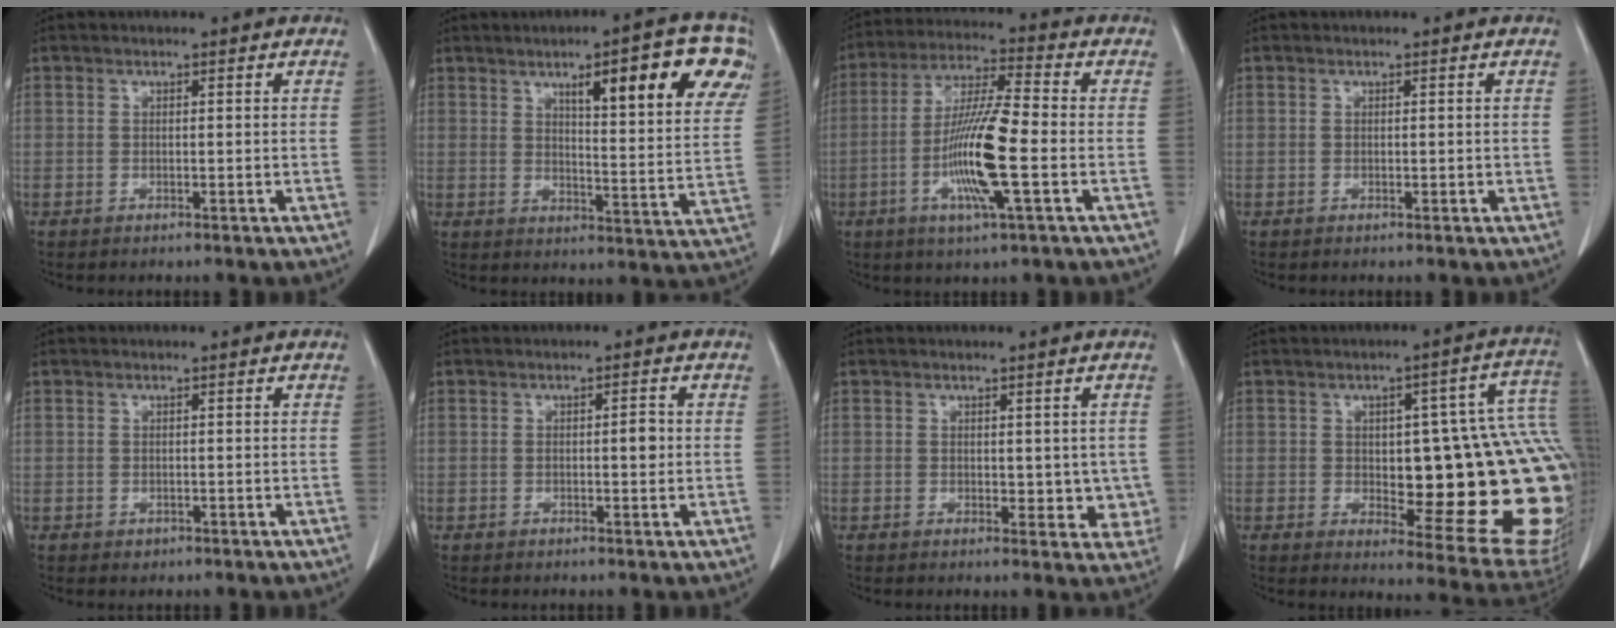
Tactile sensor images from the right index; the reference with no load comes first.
{"total": 16.0, "force": [7.8, 2.3, 13.8], "torque": [-0.172, 0.003, 0.103]}
{"total": 12.9, "force": [-3.1, 0.6, 12.5], "torque": [-0.245, -0.009, -0.065]}
{"total": 0.6, "force": [0.1, 0.4, 0.4], "torque": [-0.007, -0.001, 0.003]}
{"total": 0.7, "force": [-0.2, 0.6, 0.1], "torque": [-0.003, 0.003, 0.000]}
{"total": 2.0, "force": [0.0, 0.6, 1.9], "torque": [-0.031, 0.002, 0.001]}
{"total": 3.9, "force": [0.4, 2.6, 3.0], "torque": [-0.014, -0.004, 0.008]}
{"total": 24.1, "force": [-0.5, 6.8, 23.1], "torque": [-0.197, 0.027, 0.014]}